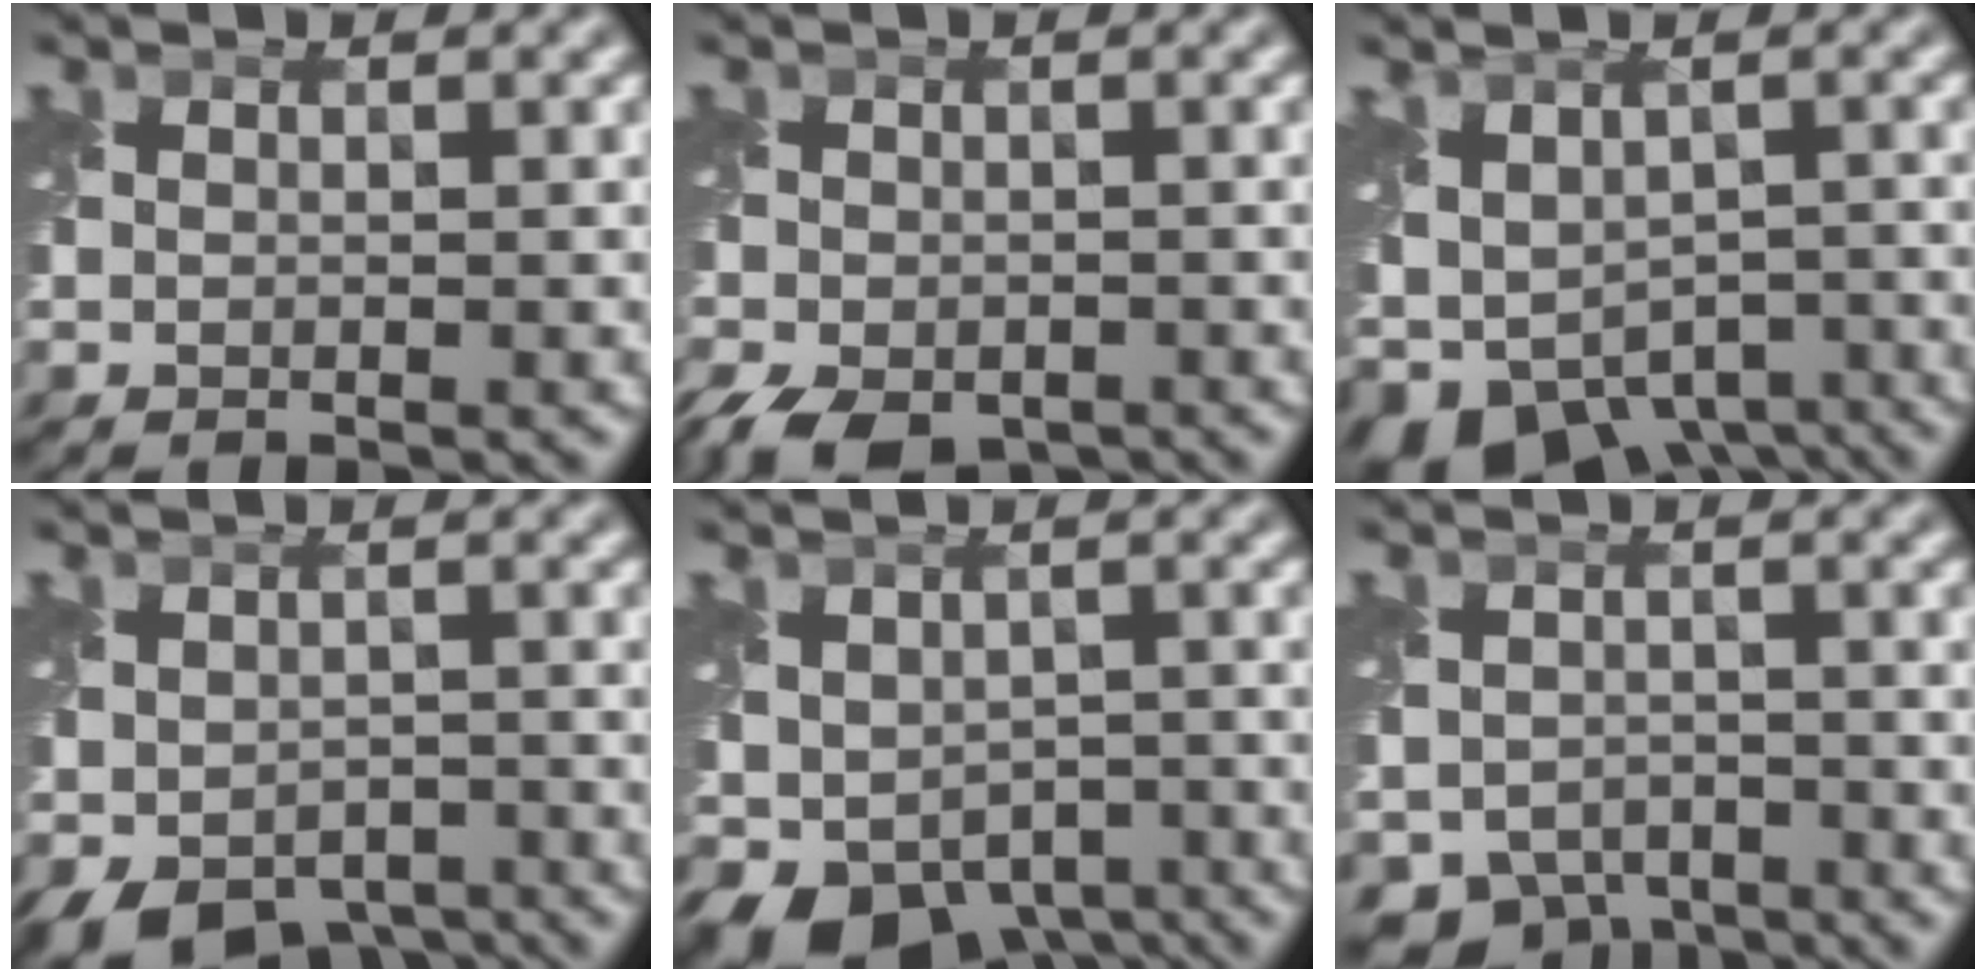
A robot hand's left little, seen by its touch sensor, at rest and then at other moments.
{"total": 6.0, "force": [-3.8, 3.3, 3.2], "torque": [-0.066, -0.027, -0.063]}
{"total": 7.9, "force": [-4.1, 4.8, 4.7], "torque": [-0.084, -0.023, -0.052]}
{"total": 6.5, "force": [-4.1, 3.9, 3.4], "torque": [-0.054, -0.028, -0.057]}
{"total": 9.3, "force": [-5.3, 6.0, 4.7], "torque": [-0.080, -0.034, -0.072]}
{"total": 6.3, "force": [-4.5, 3.8, 2.0], "torque": [-0.030, -0.025, -0.068]}